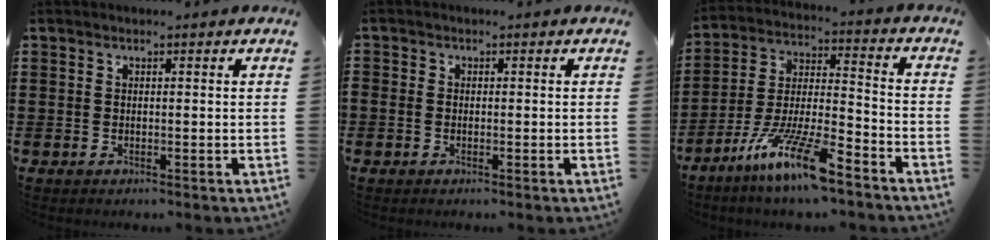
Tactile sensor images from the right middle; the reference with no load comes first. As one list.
[{"total": 0.9, "force": [-0.4, 0.6, 0.4], "torque": [-0.008, 0.003, -0.009]}, {"total": 12.2, "force": [-8.9, 1.8, 8.2], "torque": [-0.164, 0.012, -0.172]}]